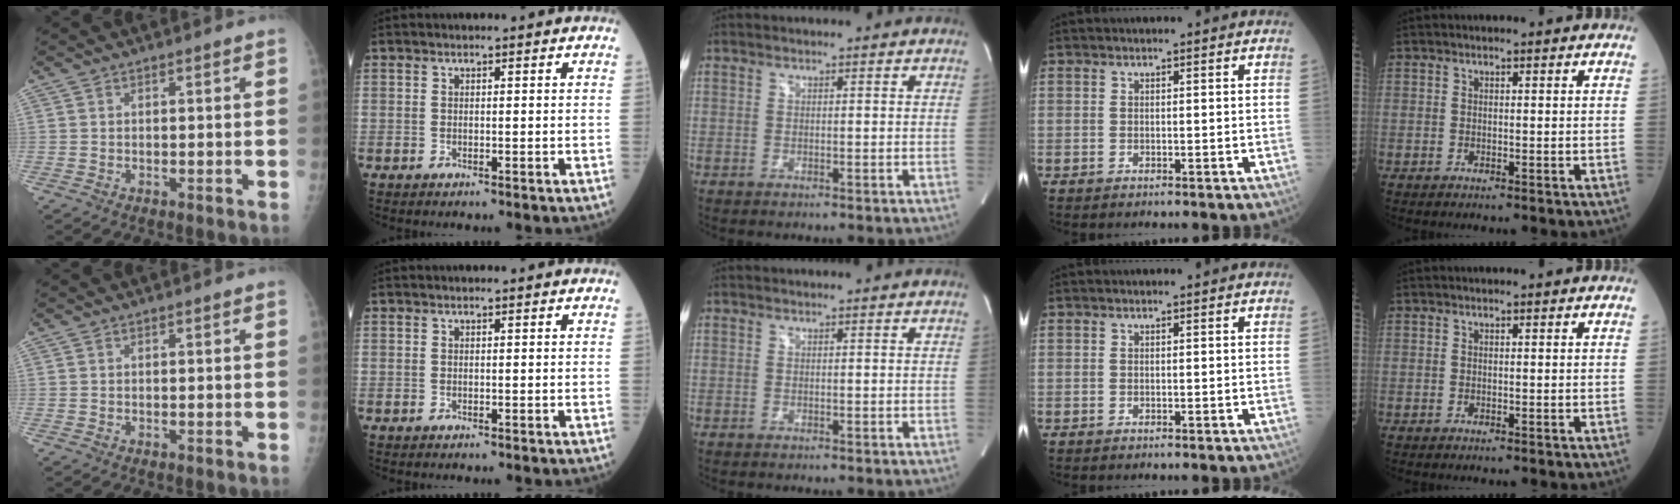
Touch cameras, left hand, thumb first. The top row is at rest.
{}